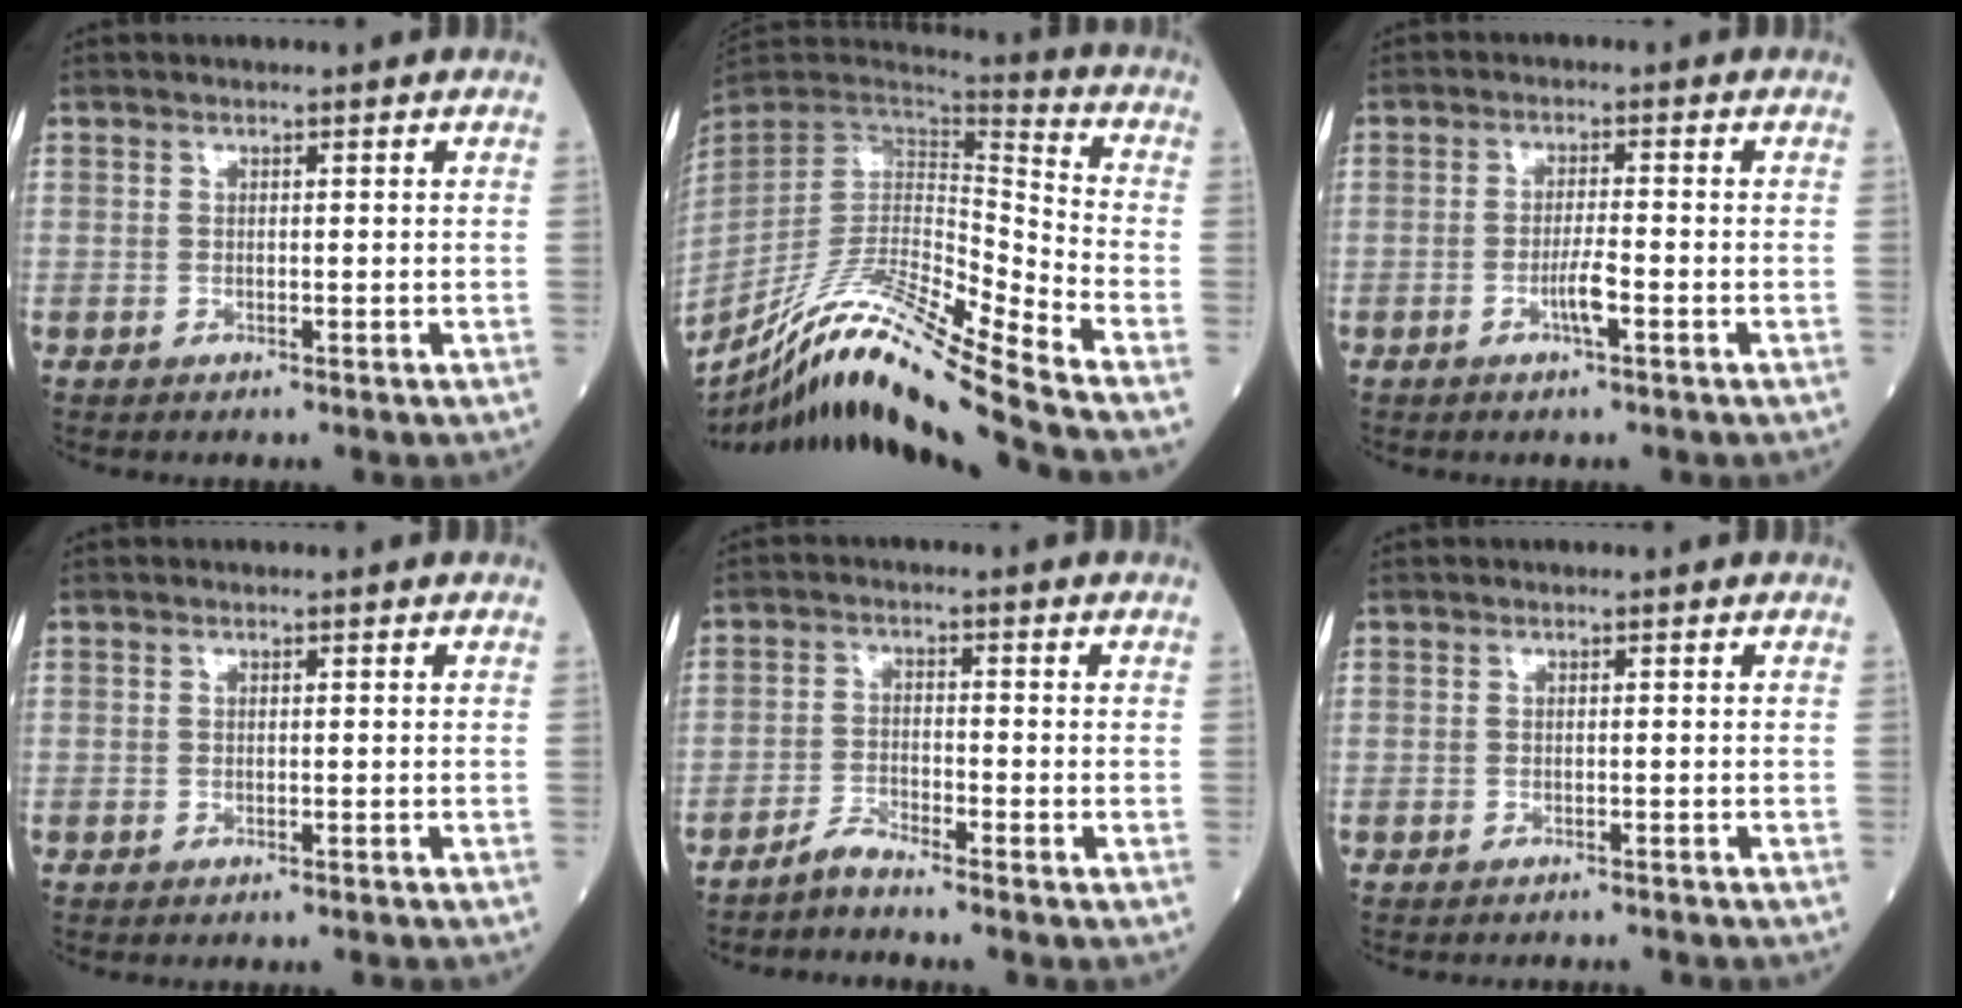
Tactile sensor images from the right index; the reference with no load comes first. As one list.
[{"total": 20.8, "force": [-17.2, -1.9, 11.4], "torque": [-0.222, -0.016, -0.312]}, {"total": 3.1, "force": [-1.4, 0.1, 2.8], "torque": [-0.054, -0.002, -0.028]}, {"total": 1.2, "force": [-1.2, -0.3, 0.3], "torque": [-0.002, 0.000, -0.015]}, {"total": 2.7, "force": [-2.6, -0.6, 0.4], "torque": [-0.012, -0.016, -0.053]}, {"total": 3.4, "force": [-3.2, 1.0, 0.2], "torque": [0.006, -0.005, -0.044]}]